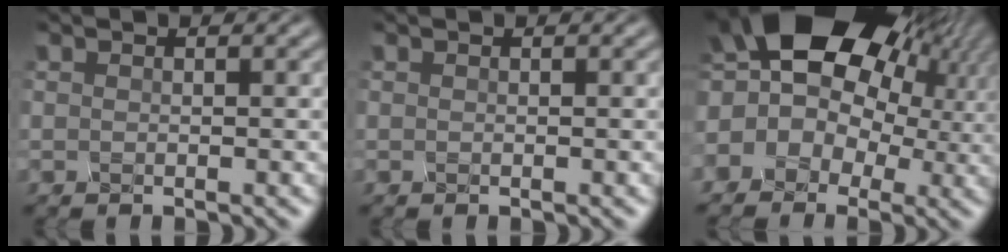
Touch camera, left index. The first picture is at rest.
{"total": 0.0}
{"total": 13.6, "force": [4.0, 9.8, 8.6], "torque": [-0.192, 0.043, 0.089]}